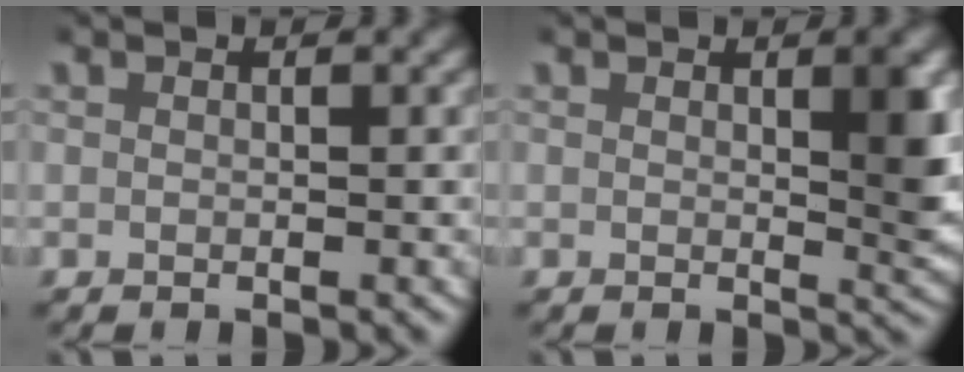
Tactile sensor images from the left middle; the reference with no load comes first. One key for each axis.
{"total": 3.1, "fx": 0.6, "fy": 0.9, "fz": 2.9, "tx": -0.024, "ty": -0.011, "tz": 0.012}